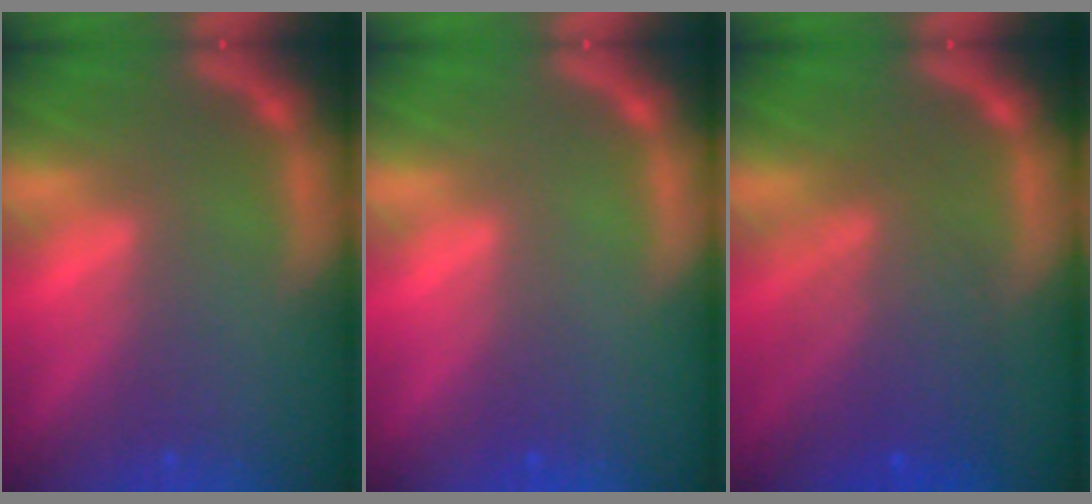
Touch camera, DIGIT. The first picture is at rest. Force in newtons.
{"total": 0.9}
{"total": 6.6}